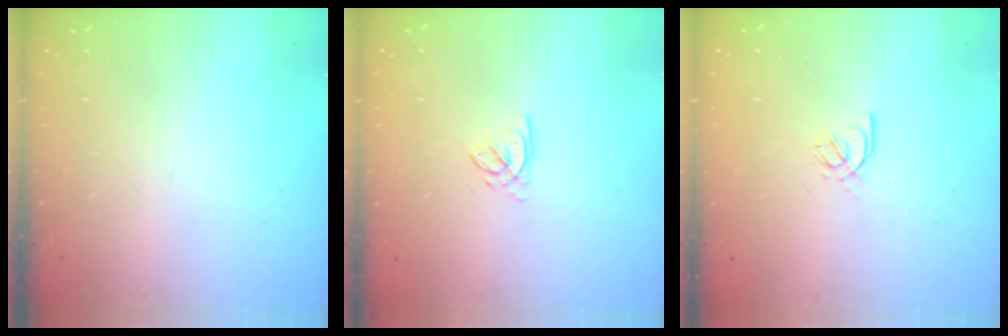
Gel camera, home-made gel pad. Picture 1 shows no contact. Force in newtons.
{"total": 2.3, "press": 2.3, "slide": 0.3}
{"total": 1.7, "press": 1.6, "slide": 0.5}